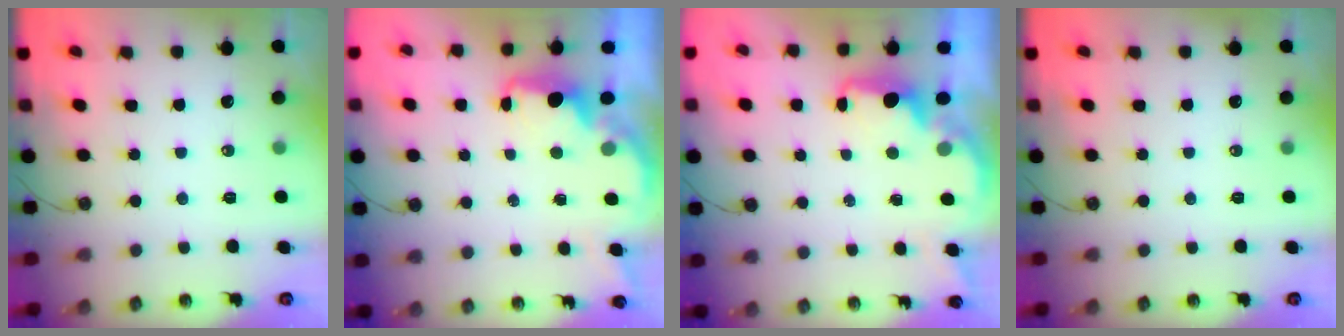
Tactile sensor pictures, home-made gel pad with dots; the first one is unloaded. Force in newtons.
{"total": 2.2, "press": 2.0, "slide": 0.9}
{"total": 1.9, "press": 1.7, "slide": 0.8}
{"total": 0.0}